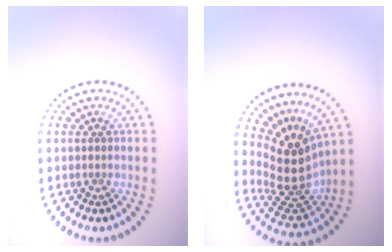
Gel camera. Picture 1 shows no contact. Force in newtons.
{"total": 4.7, "press": 3.5, "slide": 3.0}